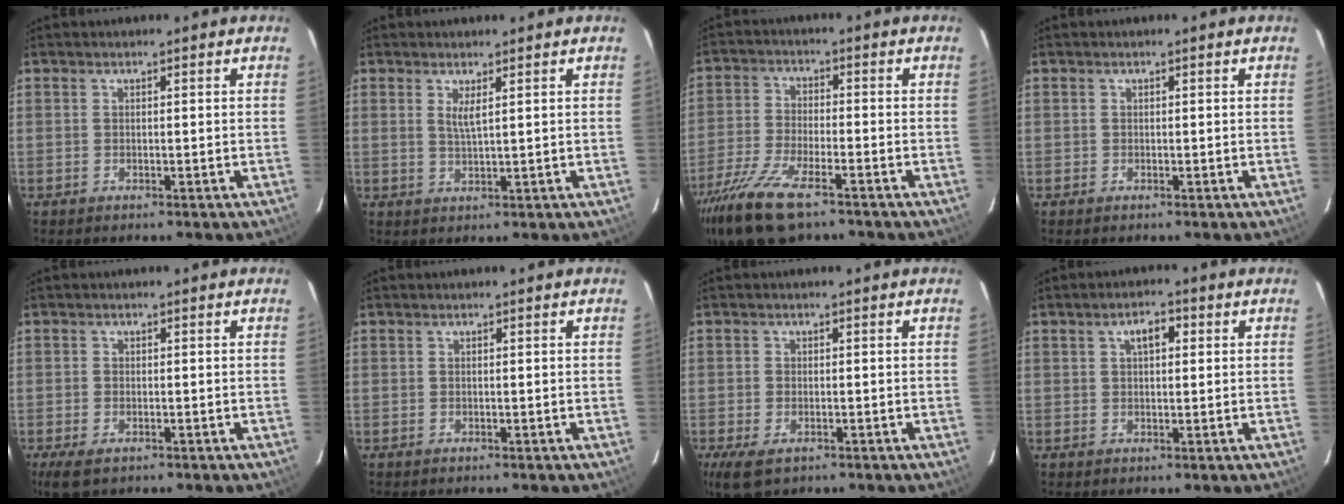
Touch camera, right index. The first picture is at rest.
{"total": 2.2, "force": [1.1, 0.0, 1.9], "torque": [-0.033, -0.001, 0.019]}
{"total": 13.3, "force": [-9.2, 4.2, 8.6], "torque": [-0.199, -0.035, -0.180]}
{"total": 0.6, "force": [-0.2, 0.6, -0.1], "torque": [0.001, 0.001, -0.003]}
{"total": 4.0, "force": [-2.3, 2.0, 2.6], "torque": [-0.058, -0.014, -0.040]}
{"total": 0.0}
{"total": 5.1, "force": [-2.6, 2.7, 3.4], "torque": [-0.076, -0.018, -0.046]}
{"total": 3.6, "force": [1.2, 1.8, 2.8], "torque": [-0.047, 0.013, 0.021]}